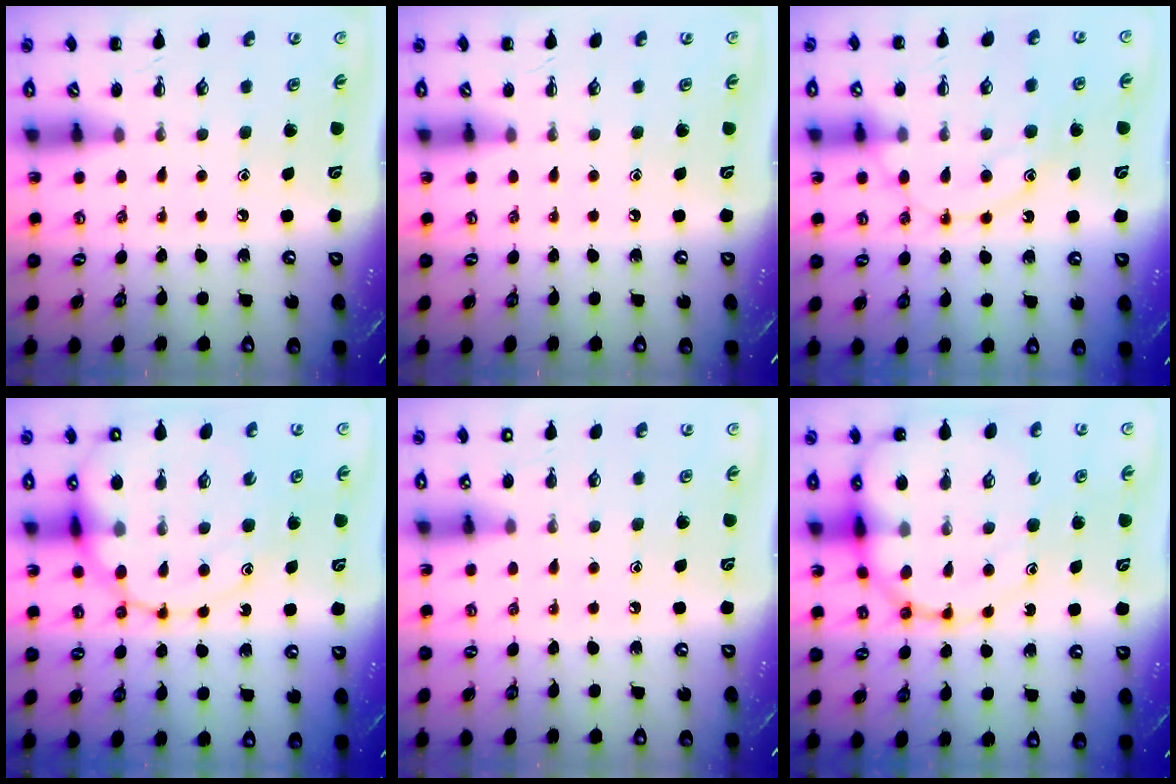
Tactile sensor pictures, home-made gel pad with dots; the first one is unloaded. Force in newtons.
{"total": 0.0}
{"total": 11.5, "press": 11.5, "slide": 0.6}
{"total": 16.6, "press": 16.4, "slide": 2.5}
{"total": 1.4, "press": 1.4, "slide": 0.1}
{"total": 15.7, "press": 15.4, "slide": 3.3}